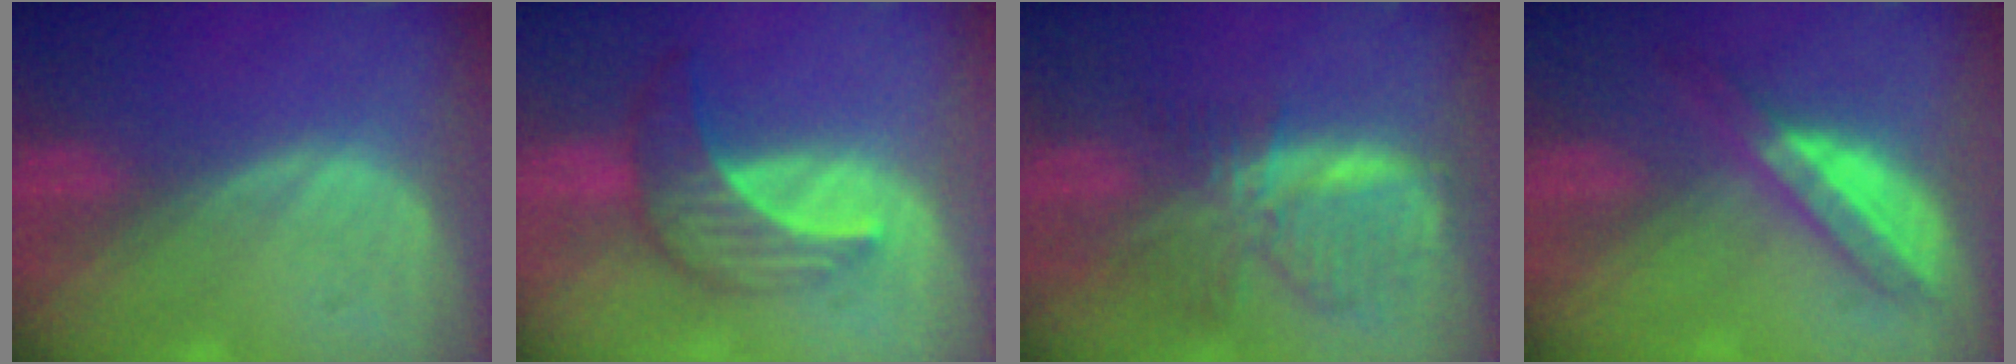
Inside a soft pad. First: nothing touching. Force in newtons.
{"total": 7.3, "press": 6.6, "slide": 3.1}
{"total": 8.3, "press": 7.3, "slide": 4.0}
{"total": 6.2, "press": 5.4, "slide": 3.0}